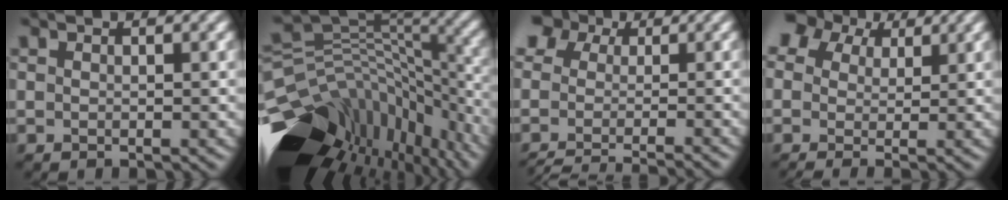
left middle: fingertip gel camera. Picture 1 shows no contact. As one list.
[{"total": 16.5, "force": [-8.9, 9.0, 10.5], "torque": [-0.201, 0.026, -0.126]}, {"total": 7.6, "force": [-4.0, 4.8, 4.3], "torque": [-0.045, -0.007, -0.056]}, {"total": 4.7, "force": [1.9, 3.3, 2.8], "torque": [-0.059, 0.007, 0.028]}]